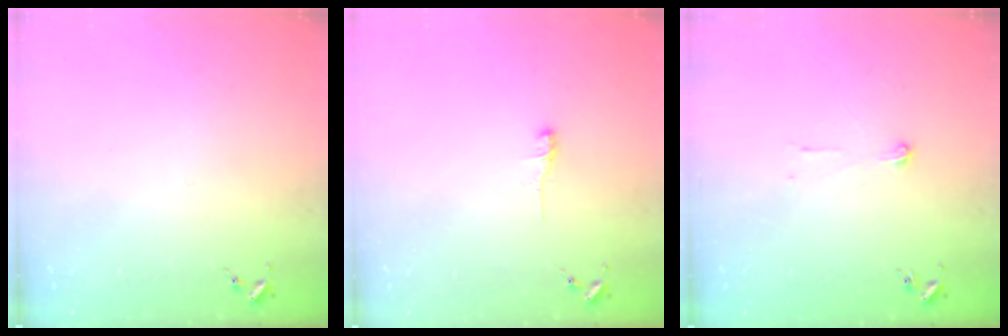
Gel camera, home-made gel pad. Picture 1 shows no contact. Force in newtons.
{"total": 6.1, "press": 6.1, "slide": 0.6}
{"total": 3.8, "press": 3.8, "slide": 0.3}